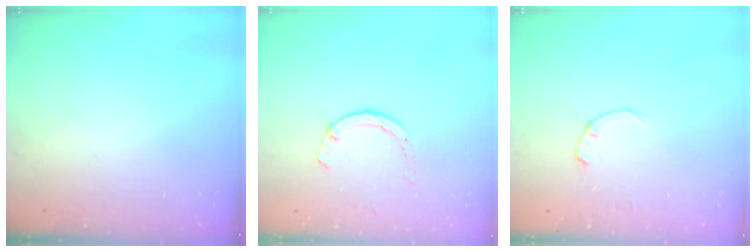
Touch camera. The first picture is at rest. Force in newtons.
{"total": 2.6, "press": 2.6, "slide": 0.4}
{"total": 0.0}